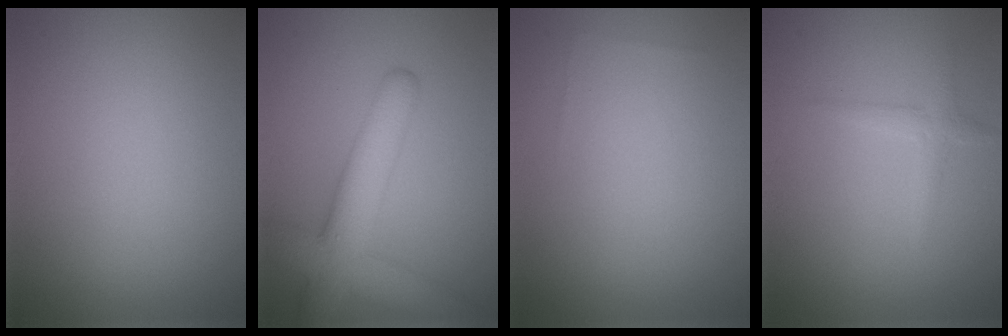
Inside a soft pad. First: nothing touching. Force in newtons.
{"total": 5.5, "press": 5.5, "slide": 0.3}
{"total": 0.0}
{"total": 1.5, "press": 1.5, "slide": 0.0}